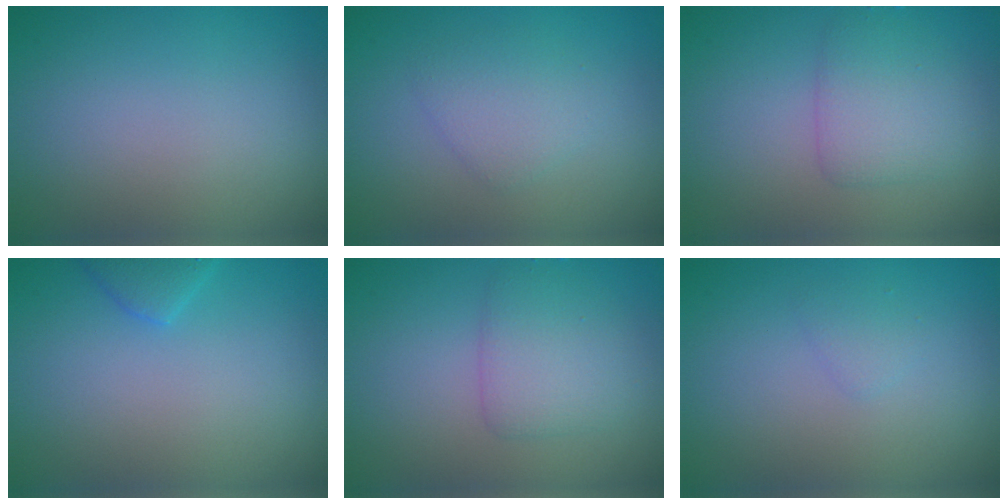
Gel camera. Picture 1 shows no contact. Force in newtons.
{"total": 2.2, "press": 2.2, "slide": 0.1}
{"total": 2.9, "press": 2.9, "slide": 0.0}
{"total": 1.9, "press": 1.9, "slide": 0.1}
{"total": 2.9, "press": 2.9, "slide": 0.0}
{"total": 0.8, "press": 0.8, "slide": 0.1}